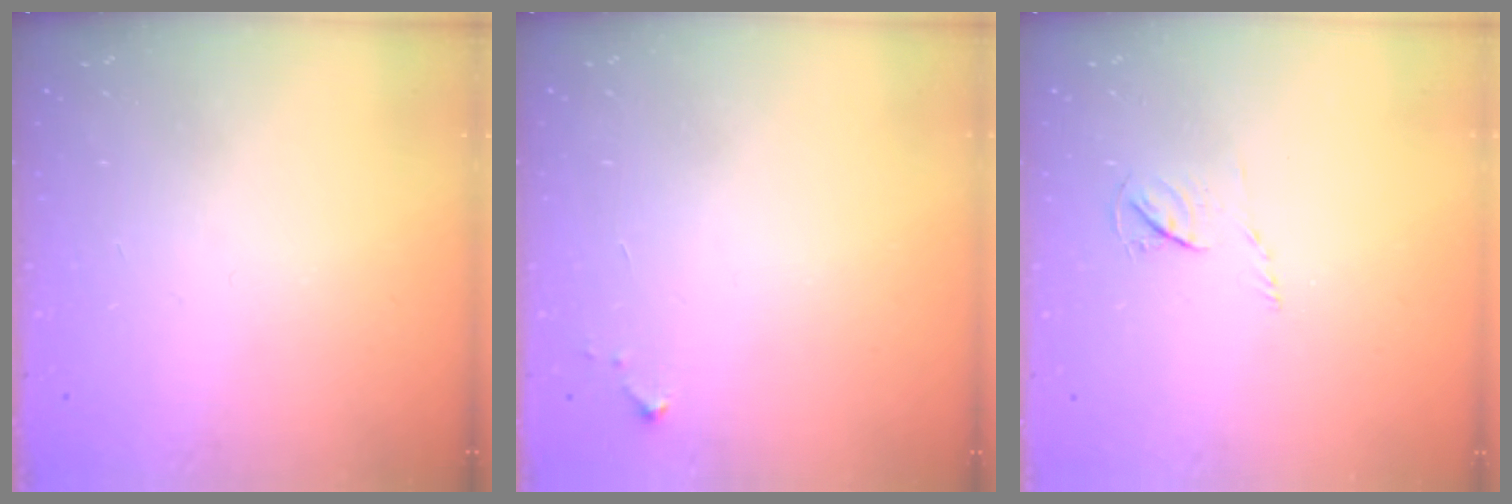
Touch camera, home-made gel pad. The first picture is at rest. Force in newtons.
{"total": 2.6, "press": 2.6, "slide": 0.4}
{"total": 4.4, "press": 4.4, "slide": 0.6}